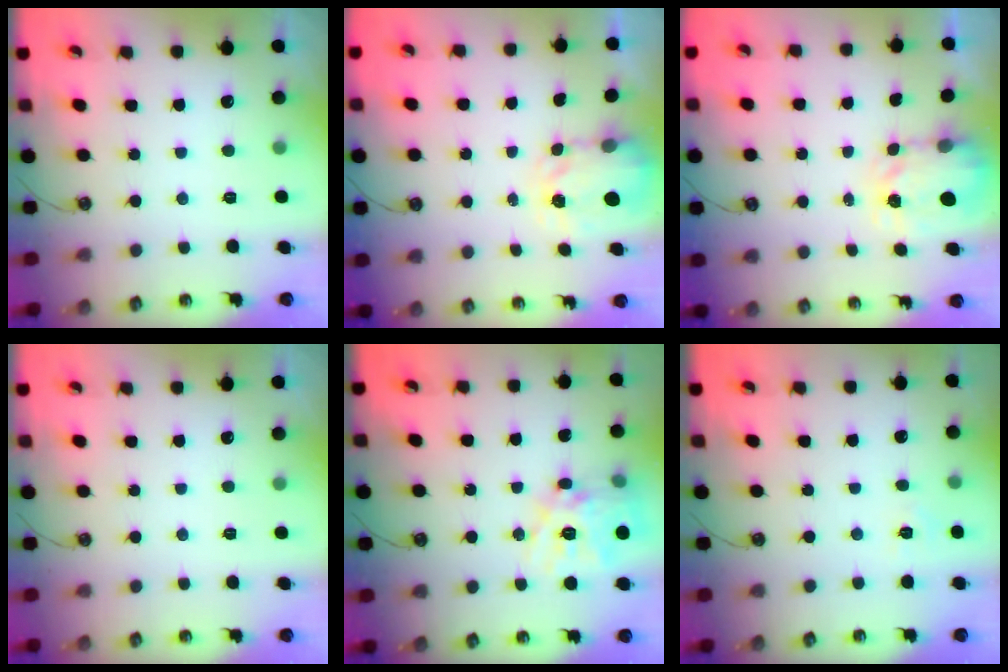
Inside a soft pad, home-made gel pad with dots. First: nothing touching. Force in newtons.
{"total": 3.6, "press": 3.5, "slide": 0.5}
{"total": 3.7, "press": 3.6, "slide": 0.5}
{"total": 0.0}
{"total": 16.2, "press": 16.2, "slide": 1.3}
{"total": 3.1, "press": 3.0, "slide": 0.4}